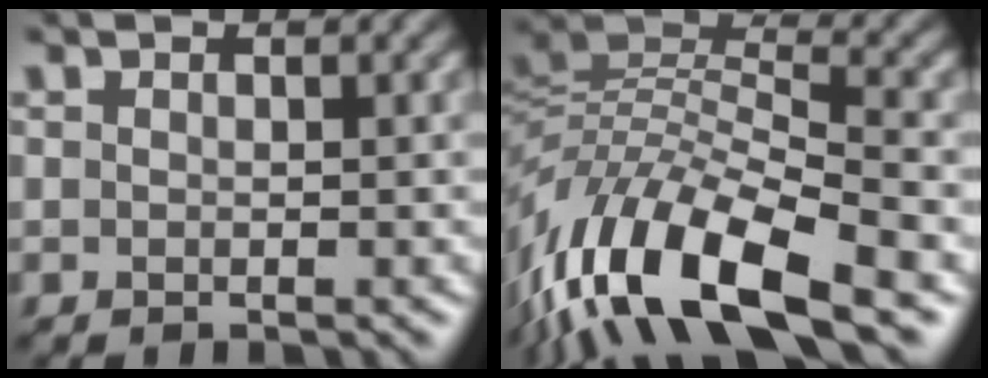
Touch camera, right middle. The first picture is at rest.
{"total": 13.1, "force": [-7.0, 4.9, 10.0], "torque": [-0.195, 0.005, -0.137]}